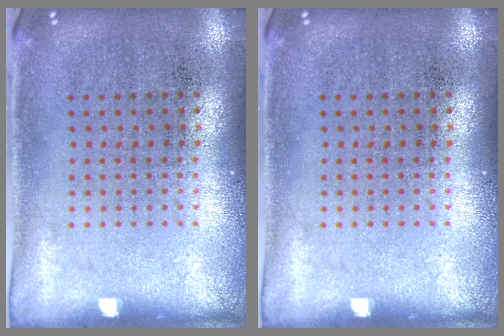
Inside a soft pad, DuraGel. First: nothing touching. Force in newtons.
{"total": 0.0}